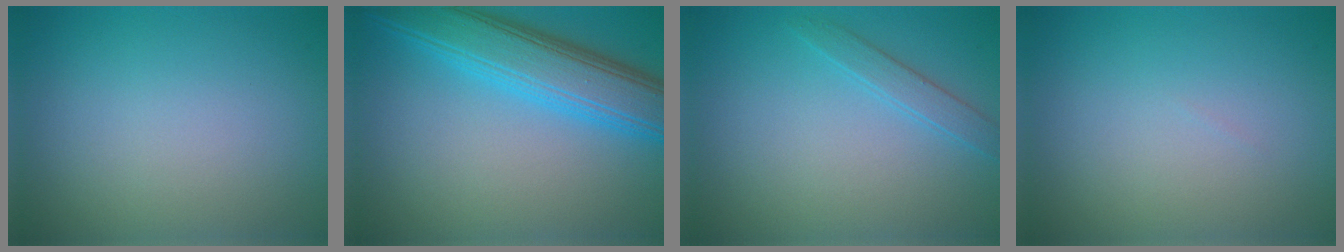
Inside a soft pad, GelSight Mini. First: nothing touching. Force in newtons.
{"total": 7.3, "press": 7.3, "slide": 0.3}
{"total": 1.6, "press": 1.6, "slide": 0.0}
{"total": 0.0}